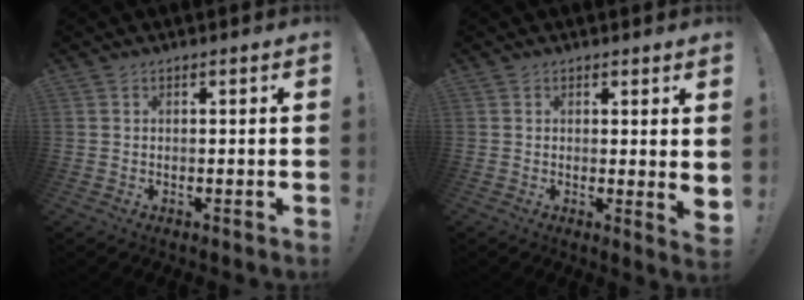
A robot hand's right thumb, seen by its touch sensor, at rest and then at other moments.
{"total": 2.8, "force": [1.0, 0.4, 2.6], "torque": [-0.020, -0.018, 0.016]}